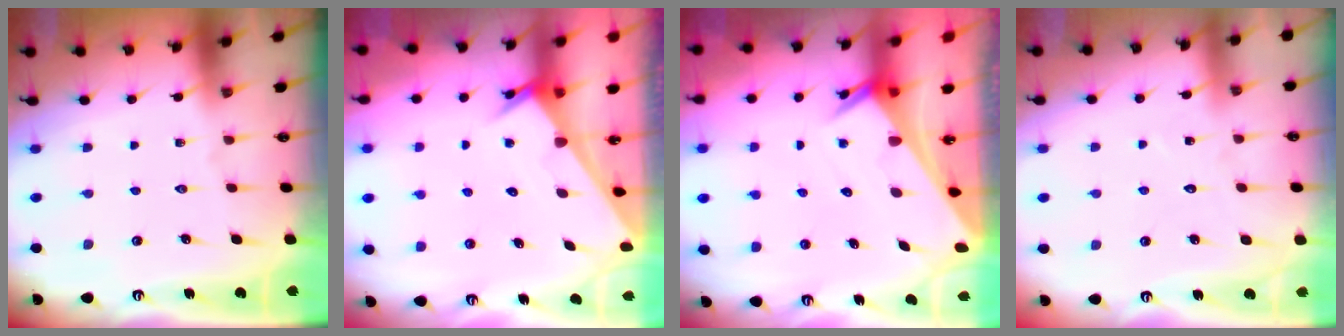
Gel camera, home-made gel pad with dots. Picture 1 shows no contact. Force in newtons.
{"total": 2.4, "press": 2.4, "slide": 0.1}
{"total": 2.9, "press": 2.9, "slide": 0.3}
{"total": 5.9, "press": 5.8, "slide": 0.5}